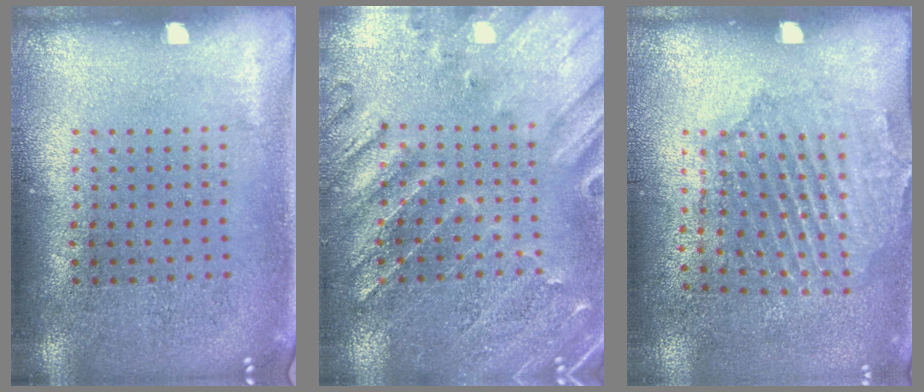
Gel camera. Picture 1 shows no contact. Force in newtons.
{"total": 0.6, "press": 0.4, "slide": 0.4}
{"total": 1.6, "press": 1.5, "slide": 0.4}